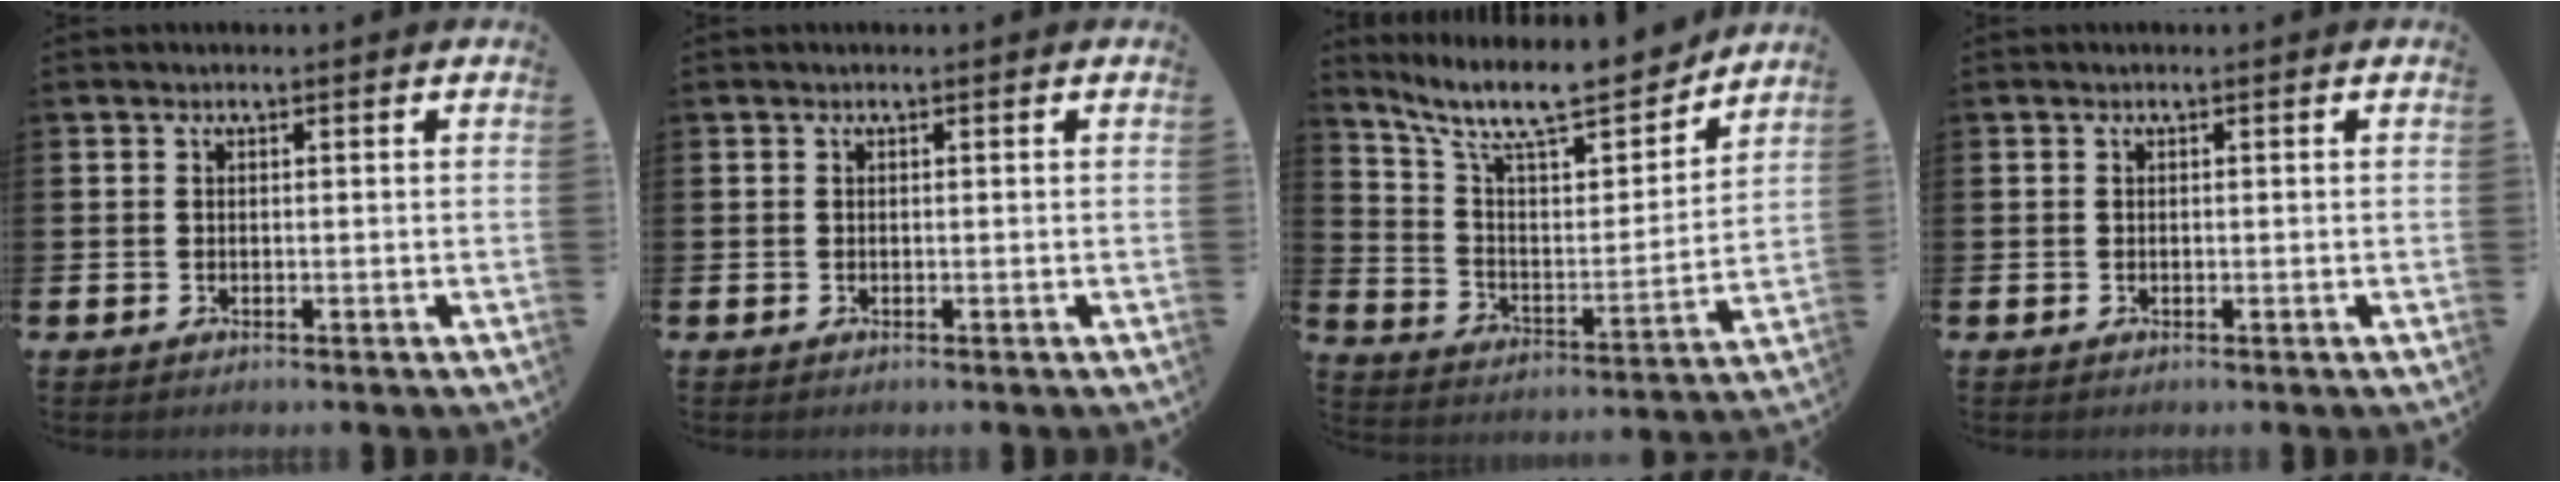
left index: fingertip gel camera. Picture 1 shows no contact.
{"total": 0.0}
{"total": 11.2, "force": [9.8, 2.7, 4.7], "torque": [-0.128, -0.068, 0.169]}
{"total": 0.0}